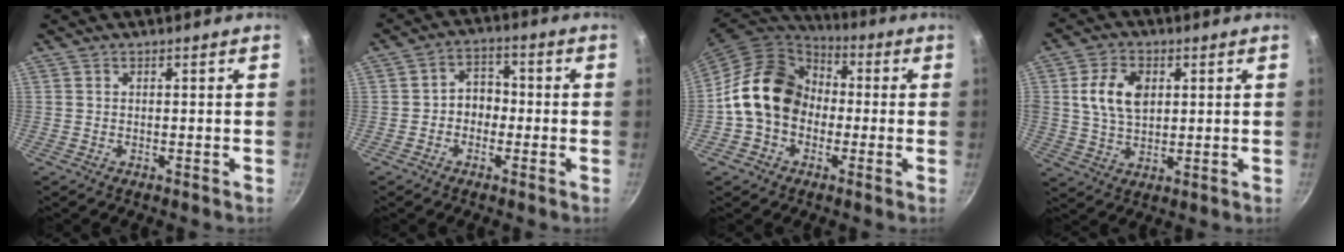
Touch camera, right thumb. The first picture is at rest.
{"total": 5.4, "force": [-1.0, 4.4, 3.0], "torque": [-0.006, 0.022, -0.024]}
{"total": 16.3, "force": [-0.8, 13.2, 9.6], "torque": [-0.130, 0.045, -0.028]}
{"total": 9.3, "force": [2.2, 6.2, 6.6], "torque": [-0.111, -0.003, 0.041]}